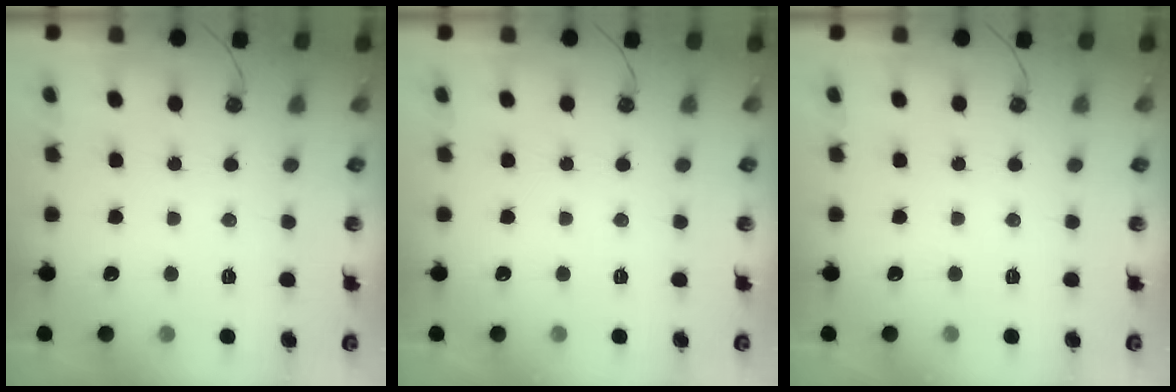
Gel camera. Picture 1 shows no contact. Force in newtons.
{"total": 0.0}
{"total": 0.0}